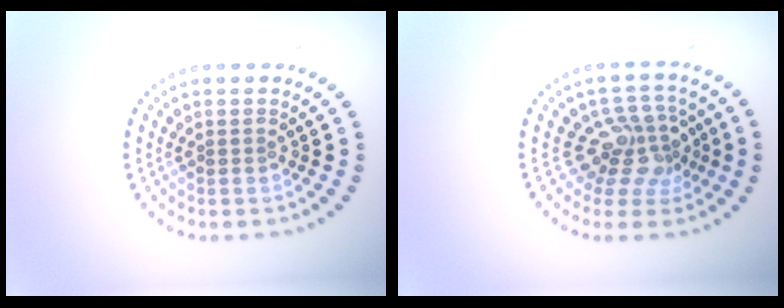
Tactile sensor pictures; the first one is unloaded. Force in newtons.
{"total": 3.8, "press": 3.1, "slide": 2.1}